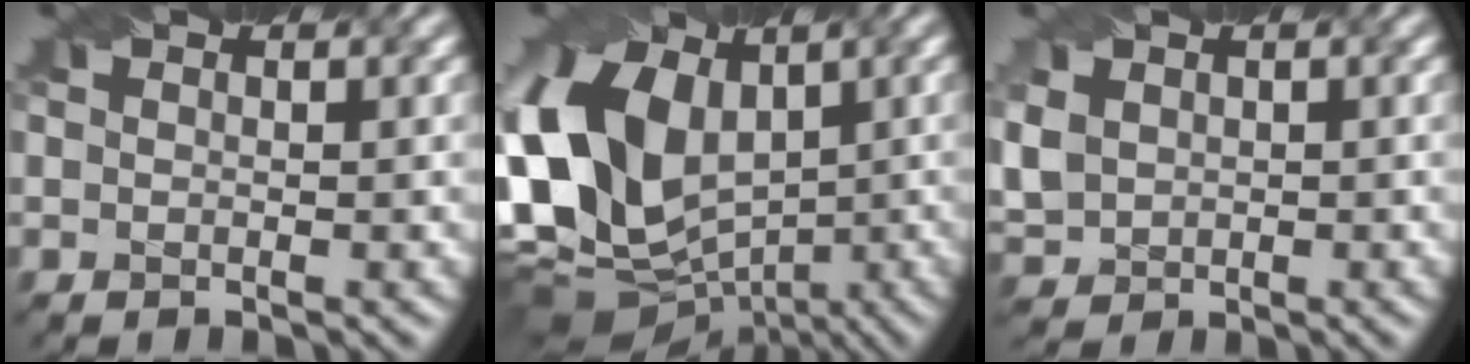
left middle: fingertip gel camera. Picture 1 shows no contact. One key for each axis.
{"total": 16.9, "fx": 1.0, "fy": 12.7, "fz": 11.1, "tx": -0.242, "ty": 0.002, "tz": 0.039}
{"total": 2.9, "fx": 0.8, "fy": 2.5, "fz": 1.3, "tx": -0.052, "ty": 0.003, "tz": 0.021}